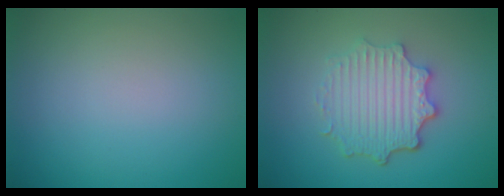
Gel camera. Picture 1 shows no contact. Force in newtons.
{"total": 4.8, "press": 3.8, "slide": 3.1}